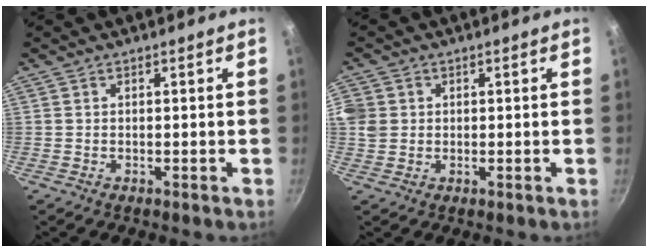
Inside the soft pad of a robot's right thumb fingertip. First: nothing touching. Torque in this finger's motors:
{"motor_torque": [0.60, 2.08, 0.30, 0.68, 0.25]}